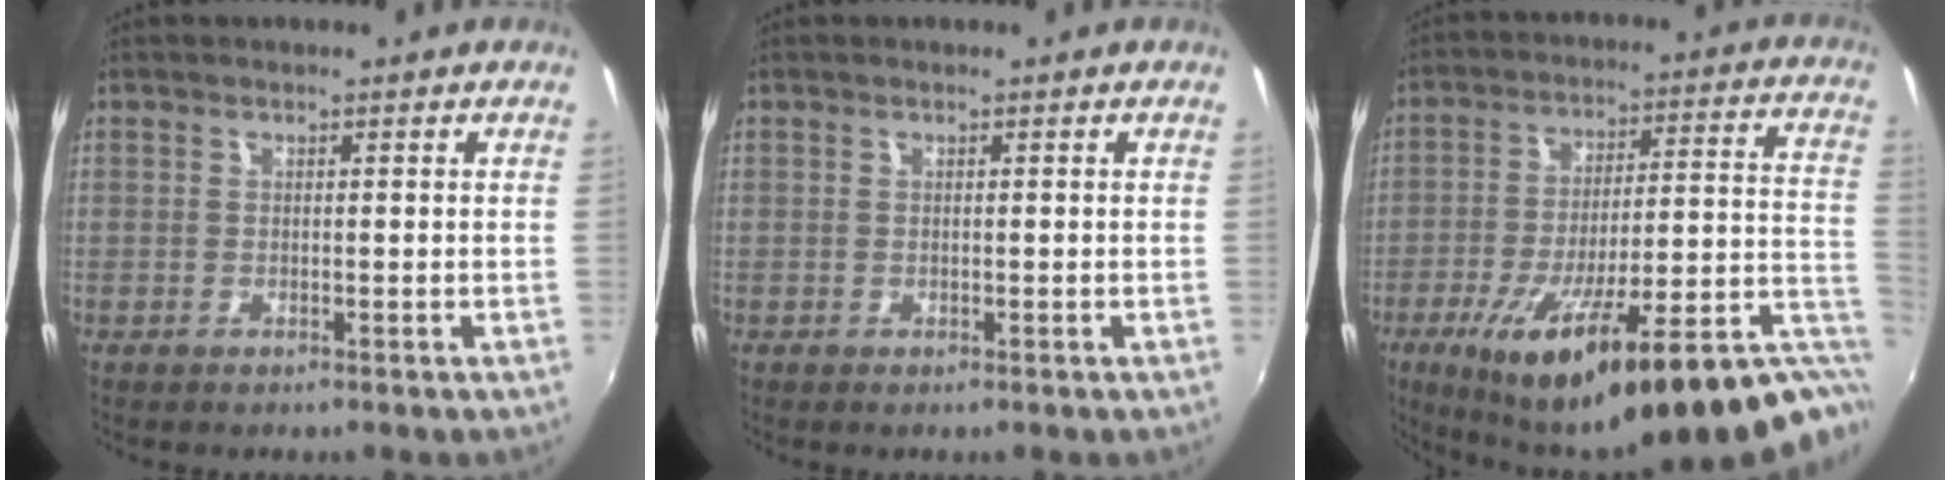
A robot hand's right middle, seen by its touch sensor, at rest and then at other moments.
{"total": 0.0}
{"total": 28.4, "force": [-15.1, 5.1, 23.5], "torque": [-0.340, -0.042, -0.220]}